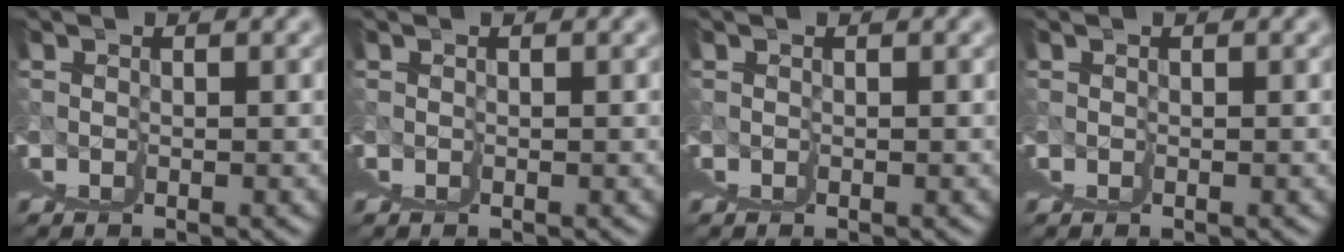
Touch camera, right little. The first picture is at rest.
{"total": 0.0}
{"total": 0.0}
{"total": 0.0}